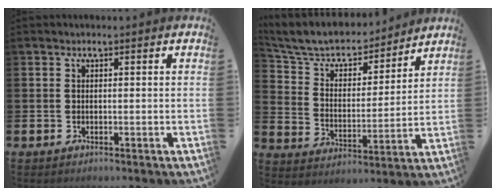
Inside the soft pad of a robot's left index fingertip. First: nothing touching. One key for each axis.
{"total": 8.1, "fx": 7.4, "fy": 2.7, "fz": 1.9, "tx": -0.081, "ty": -0.054, "tz": 0.130}